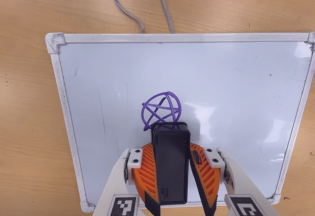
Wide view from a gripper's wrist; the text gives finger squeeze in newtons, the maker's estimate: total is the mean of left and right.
{"total": 12.0, "left": 13.8, "right": 10.2}